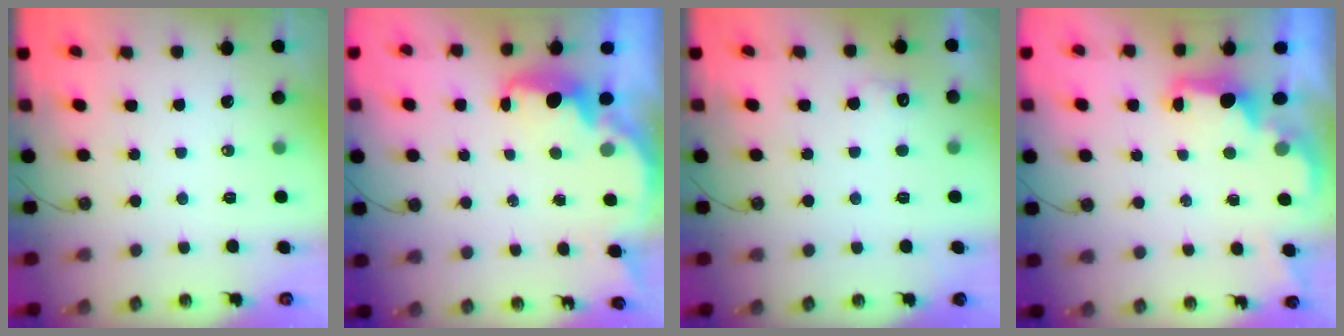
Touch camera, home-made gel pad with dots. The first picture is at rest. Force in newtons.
{"total": 2.3, "press": 2.3, "slide": 0.4}
{"total": 5.1, "press": 4.9, "slide": 1.3}
{"total": 2.2, "press": 2.1, "slide": 0.7}